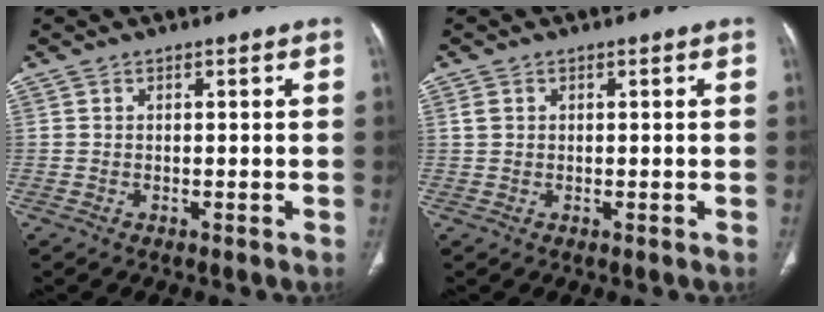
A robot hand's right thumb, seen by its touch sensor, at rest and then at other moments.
{"total": 1.5, "force": [0.6, 1.1, 0.8], "torque": [-0.011, 0.002, 0.014]}